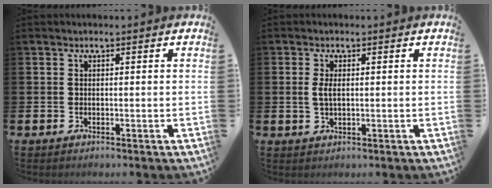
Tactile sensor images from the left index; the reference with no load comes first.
{"total": 2.2, "force": [0.3, 1.0, 1.9], "torque": [-0.033, 0.003, 0.002]}